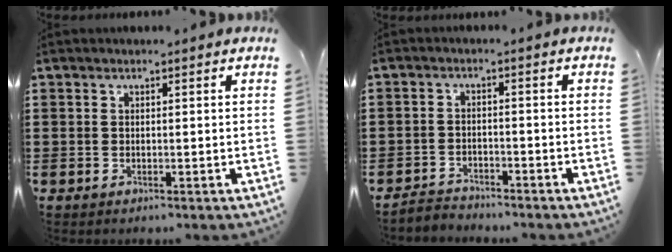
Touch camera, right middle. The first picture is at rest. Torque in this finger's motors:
{"motor_torque": [0.11, 0.02, -0.23, -0.21]}